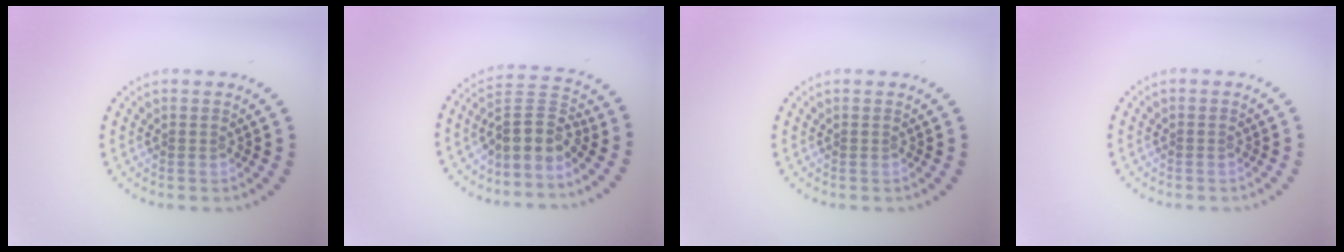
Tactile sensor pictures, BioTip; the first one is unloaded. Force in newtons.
{"total": 3.7, "press": 3.1, "slide": 2.0}
{"total": 0.0}
{"total": 0.0}